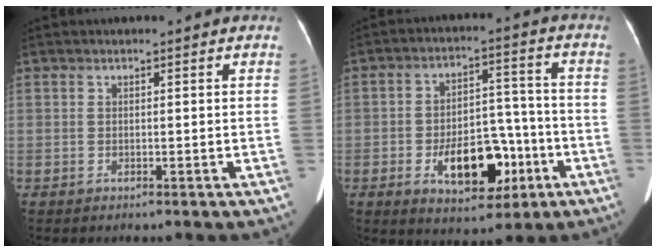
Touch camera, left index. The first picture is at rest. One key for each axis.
{"total": 11.5, "fx": -4.5, "fy": 6.1, "fz": 8.6, "tx": -0.139, "ty": 0.015, "tz": -0.058}